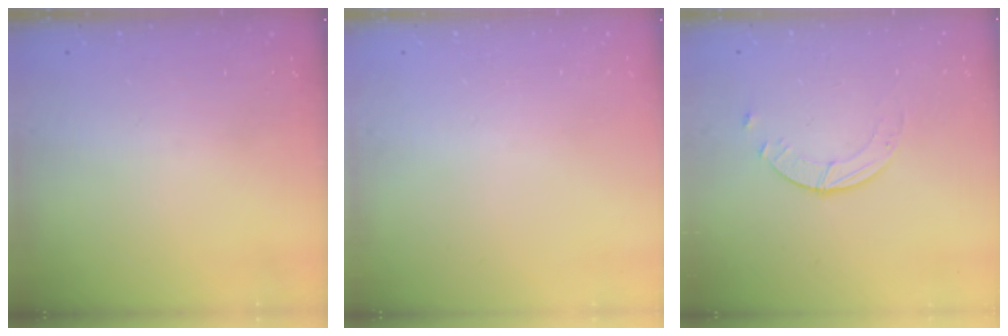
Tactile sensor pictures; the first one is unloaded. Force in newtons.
{"total": 0.0}
{"total": 2.5, "press": 2.5, "slide": 0.3}